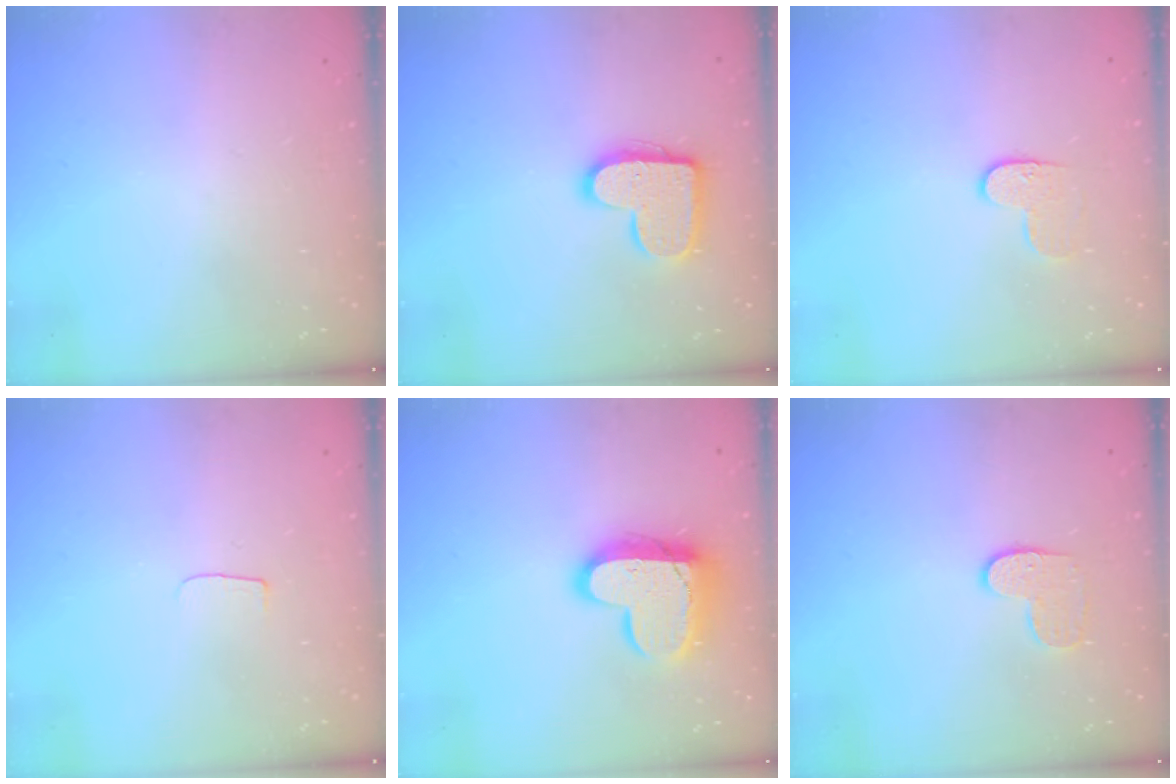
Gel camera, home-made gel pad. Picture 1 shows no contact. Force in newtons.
{"total": 14.5, "press": 14.5, "slide": 0.8}
{"total": 6.2, "press": 6.2, "slide": 0.3}
{"total": 3.0, "press": 3.0, "slide": 0.3}
{"total": 17.3, "press": 17.2, "slide": 1.4}
{"total": 7.3, "press": 7.3, "slide": 0.2}